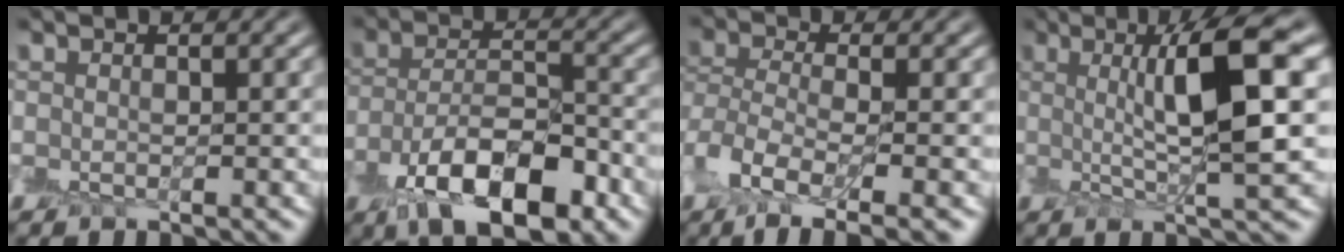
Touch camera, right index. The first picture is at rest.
{"total": 9.4, "force": [-5.0, 4.4, 6.6], "torque": [-0.113, 0.005, -0.088]}
{"total": 5.9, "force": [-2.6, 2.7, 4.6], "torque": [-0.091, 0.001, -0.055]}
{"total": 8.4, "force": [1.8, 1.5, 8.0], "torque": [-0.113, 0.011, 0.030]}